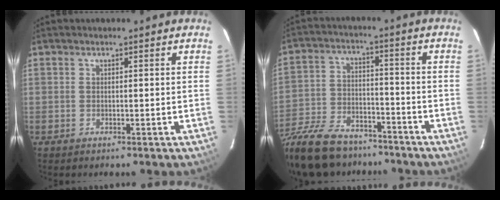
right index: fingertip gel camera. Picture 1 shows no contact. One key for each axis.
{"total": 23.9, "fx": -18.6, "fy": 10.4, "fz": 10.9, "tx": -0.255, "ty": -0.014, "tz": -0.300}